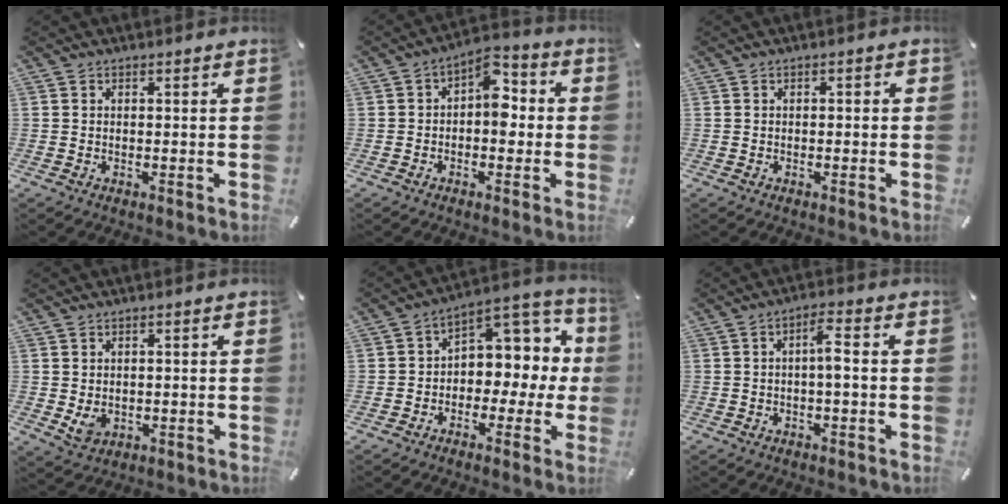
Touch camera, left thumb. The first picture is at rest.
{"total": 8.2, "force": [0.6, 5.1, 6.4], "torque": [-0.081, -0.003, 0.004]}
{"total": 0.7, "force": [-0.5, 0.4, 0.4], "torque": [-0.007, 0.001, -0.011]}
{"total": 3.6, "force": [0.1, 3.1, 1.9], "torque": [-0.031, -0.007, -0.001]}
{"total": 8.0, "force": [1.6, 6.7, 4.1], "torque": [-0.056, -0.015, 0.031]}
{"total": 4.7, "force": [-0.3, 1.4, 4.5], "torque": [-0.077, 0.011, -0.010]}